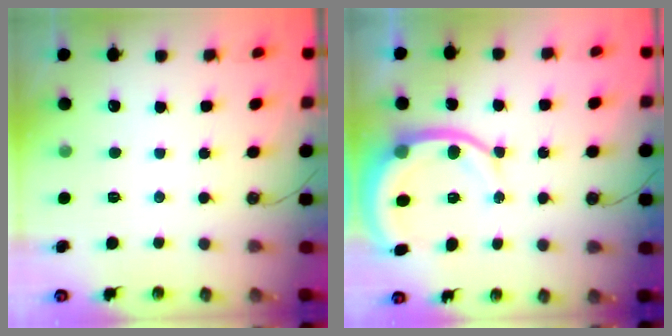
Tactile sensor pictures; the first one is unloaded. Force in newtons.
{"total": 9.5, "press": 9.5, "slide": 1.2}